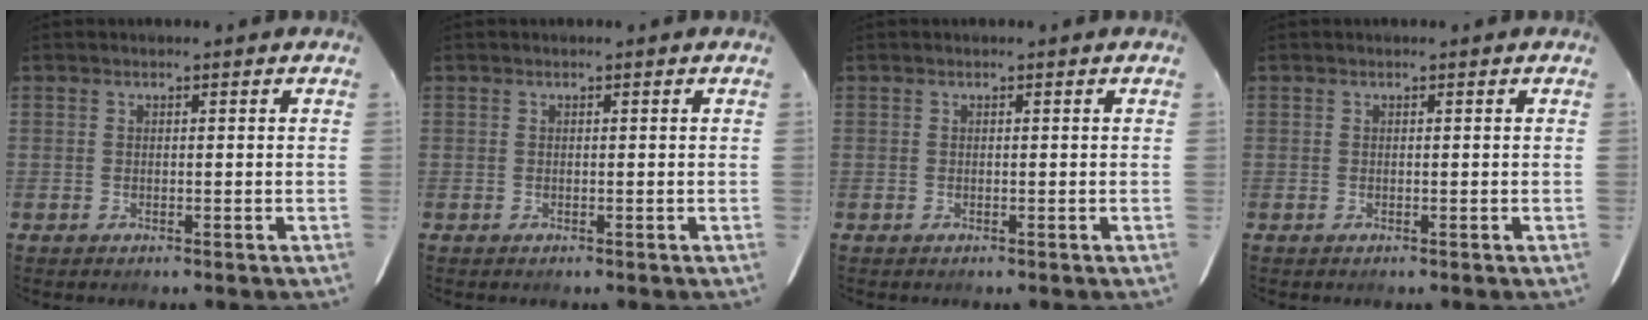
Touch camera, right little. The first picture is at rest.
{"total": 0.0}
{"total": 0.0}
{"total": 0.0}